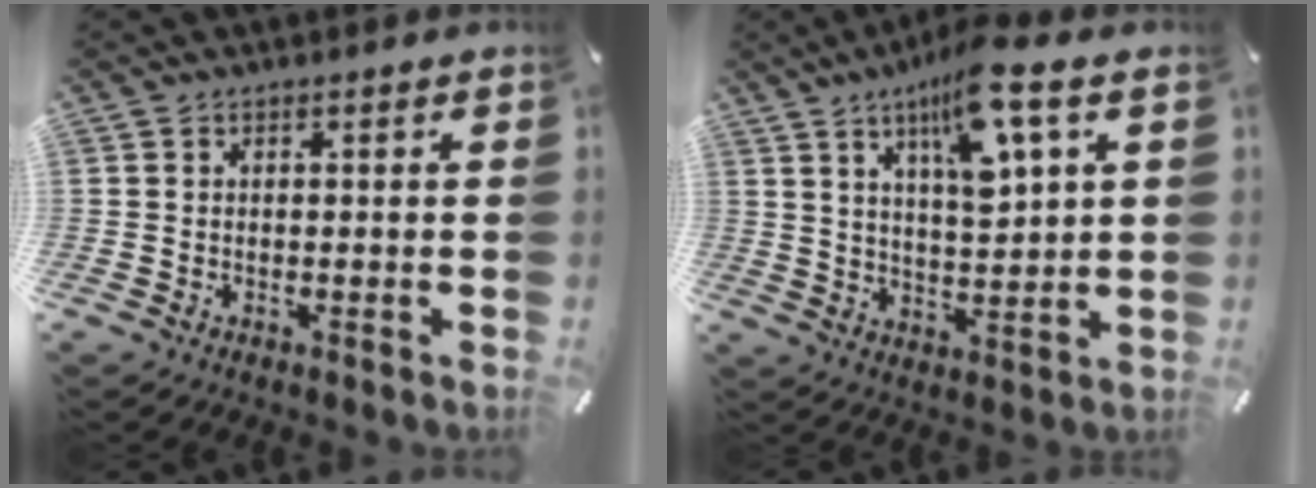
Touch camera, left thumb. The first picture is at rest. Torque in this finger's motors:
{"motor_torque": [2.17, 1.46, 1.39, -1.38, 0.18]}